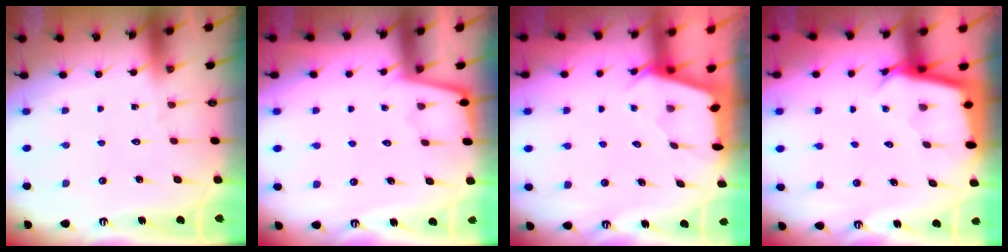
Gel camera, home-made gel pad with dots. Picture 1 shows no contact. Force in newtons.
{"total": 2.0, "press": 2.0, "slide": 0.3}
{"total": 2.4, "press": 2.4, "slide": 0.3}
{"total": 2.7, "press": 2.7, "slide": 0.0}